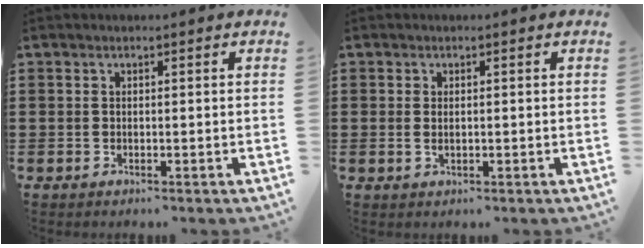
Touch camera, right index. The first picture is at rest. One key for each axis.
{"total": 1.3, "fx": 0.1, "fy": 0.6, "fz": 1.1, "tx": -0.024, "ty": 0.002, "tz": 0.001}